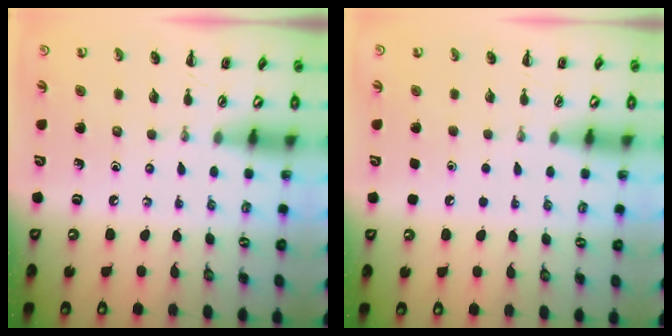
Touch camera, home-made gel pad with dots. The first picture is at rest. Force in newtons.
{"total": 1.7, "press": 1.7, "slide": 0.1}